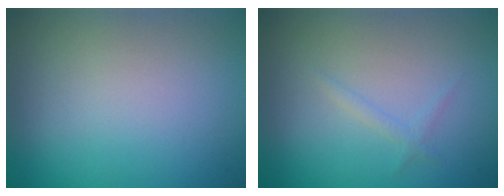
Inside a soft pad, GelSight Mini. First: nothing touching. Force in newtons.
{"total": 0.8, "press": 0.8, "slide": 0.0}